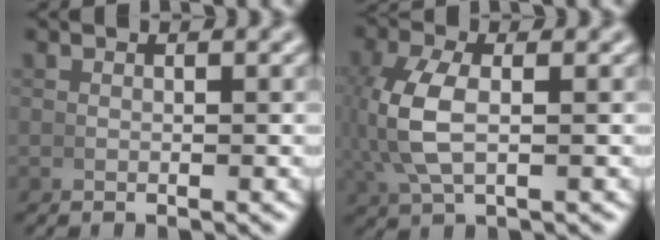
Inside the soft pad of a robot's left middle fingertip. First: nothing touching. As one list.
[{"total": 4.7, "force": [0.4, 2.1, 4.2], "torque": [-0.113, -0.002, 0.016]}]